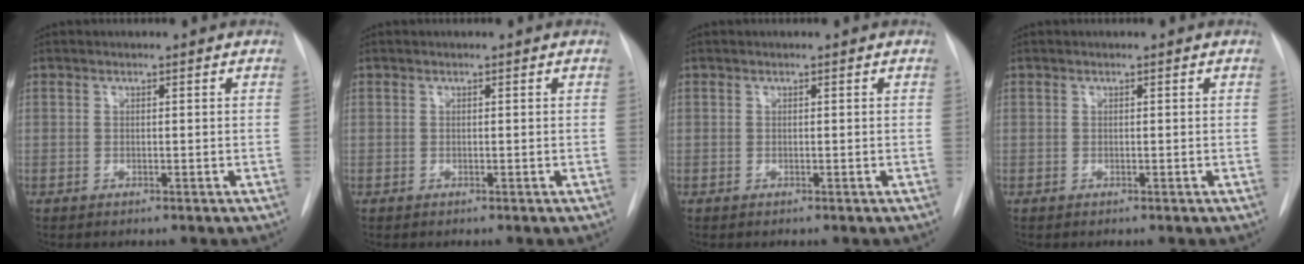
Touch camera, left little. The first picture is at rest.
{"total": 0.0}
{"total": 0.0}
{"total": 0.0}